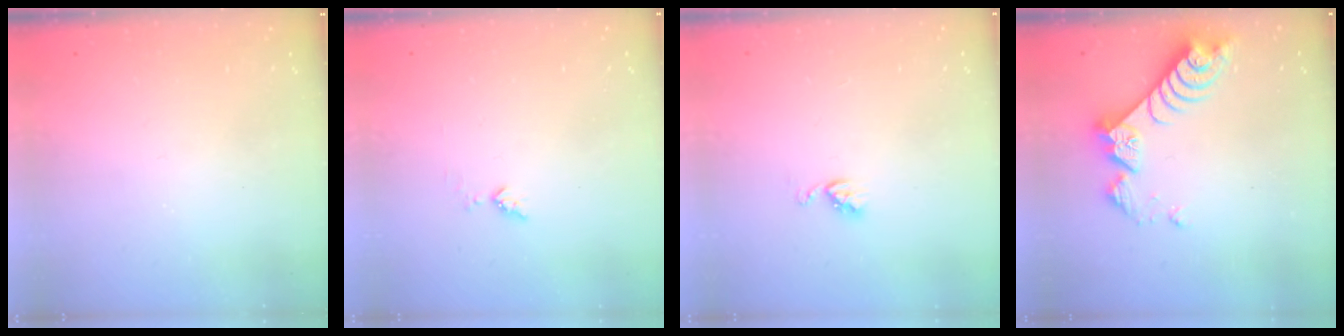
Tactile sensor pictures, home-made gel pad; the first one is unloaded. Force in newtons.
{"total": 4.4, "press": 4.4, "slide": 0.5}
{"total": 4.4, "press": 4.4, "slide": 0.4}
{"total": 9.0, "press": 9.0, "slide": 0.8}